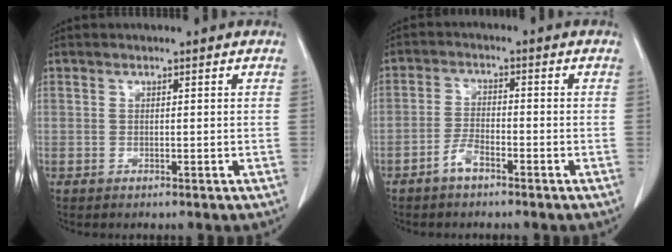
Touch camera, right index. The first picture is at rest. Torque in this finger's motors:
{"motor_torque": [0.25, -0.19, 0.05, 0.01]}